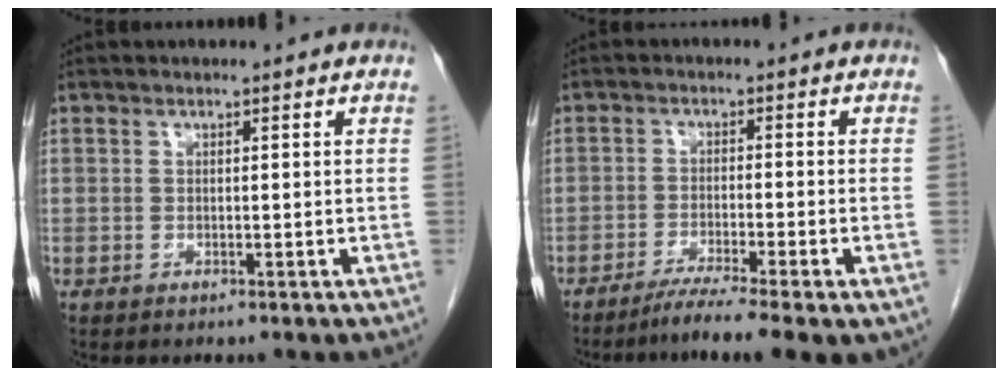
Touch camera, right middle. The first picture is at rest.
{"total": 7.7, "force": [-5.3, 0.1, 5.6], "torque": [-0.087, -0.015, -0.085]}